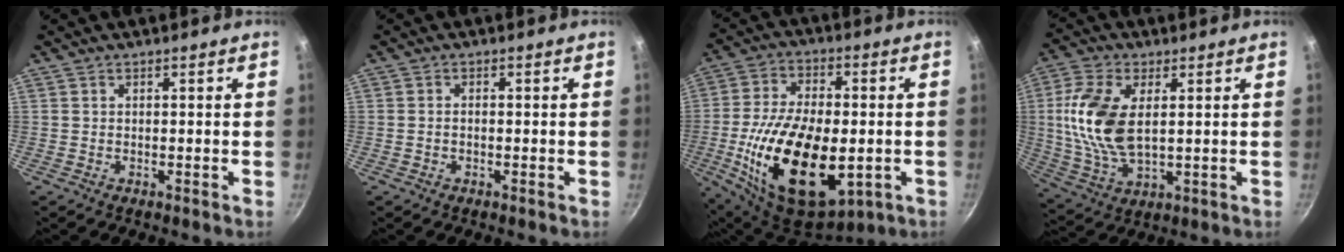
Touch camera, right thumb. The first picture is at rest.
{"total": 1.1, "force": [-0.3, 0.7, 0.7], "torque": [-0.014, 0.008, -0.007]}
{"total": 25.1, "force": [-4.5, 13.8, 20.5], "torque": [-0.363, 0.005, -0.064]}
{"total": 14.3, "force": [2.4, 7.7, 11.8], "torque": [-0.236, -0.005, 0.049]}